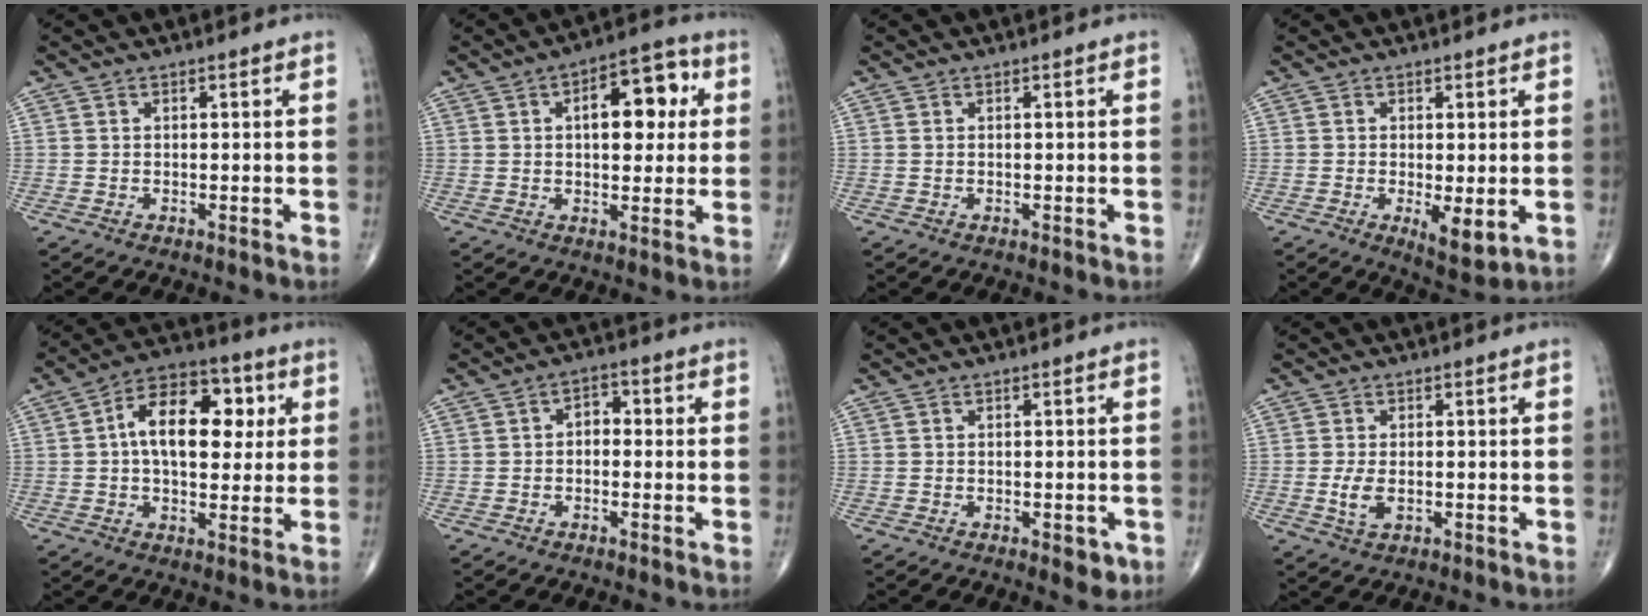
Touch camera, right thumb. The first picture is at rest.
{"total": 12.0, "force": [2.8, 6.3, 9.8], "torque": [-0.100, 0.014, 0.034]}
{"total": 0.0}
{"total": 5.6, "force": [-1.1, 2.0, 5.0], "torque": [-0.078, -0.018, -0.013]}
{"total": 15.5, "force": [2.7, 9.1, 12.2], "torque": [-0.161, 0.019, 0.034]}
{"total": 3.4, "force": [-0.3, 2.4, 2.4], "torque": [-0.017, 0.016, -0.017]}
{"total": 3.0, "force": [-1.2, 1.5, 2.3], "torque": [-0.016, 0.000, -0.012]}
{"total": 3.7, "force": [-0.6, 2.0, 3.1], "torque": [-0.065, -0.006, -0.010]}